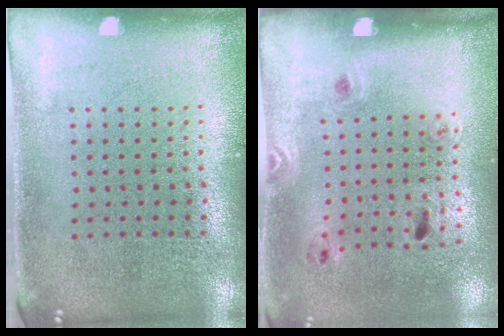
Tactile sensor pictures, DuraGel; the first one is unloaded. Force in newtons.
{"total": 1.5, "press": 0.8, "slide": 1.3}